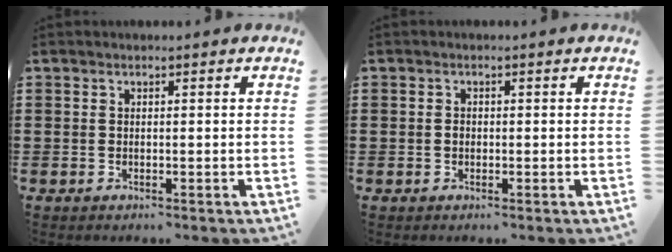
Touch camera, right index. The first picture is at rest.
{"total": 0.9, "force": [-0.1, 0.6, 0.6], "torque": [-0.016, -0.002, -0.001]}